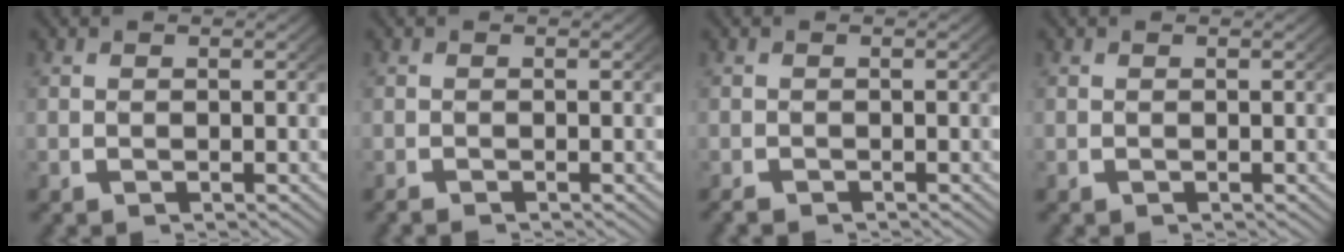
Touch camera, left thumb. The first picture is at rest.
{"total": 0.5, "force": [-0.5, 0.1, 0.0], "torque": [0.004, -0.004, -0.012]}
{"total": 0.8, "force": [-0.8, 0.3, 0.1], "torque": [-0.001, -0.007, -0.015]}
{"total": 0.0}